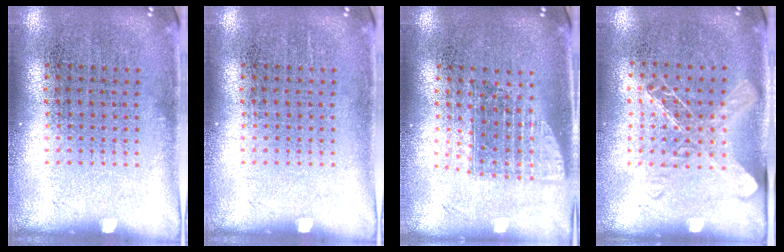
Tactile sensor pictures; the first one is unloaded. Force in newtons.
{"total": 0.0}
{"total": 1.5, "press": 1.1, "slide": 0.9}
{"total": 1.4, "press": 1.2, "slide": 0.7}